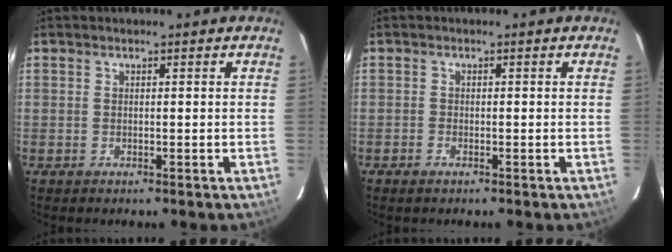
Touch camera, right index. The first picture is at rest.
{"total": 0.7, "force": [-0.6, 0.3, 0.2], "torque": [-0.006, 0.001, -0.014]}